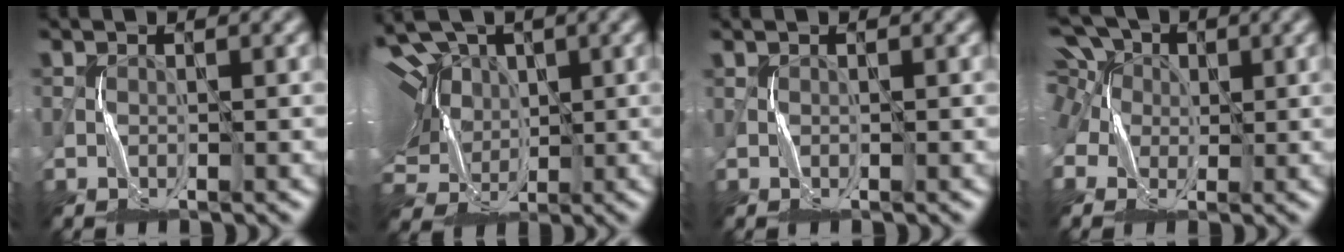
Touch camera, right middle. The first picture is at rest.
{"total": 16.6, "force": [4.4, 11.3, 11.4], "torque": [-0.209, 0.044, 0.031]}
{"total": 0.0}
{"total": 9.5, "force": [3.5, 7.0, 5.4], "torque": [-0.113, 0.037, 0.018]}